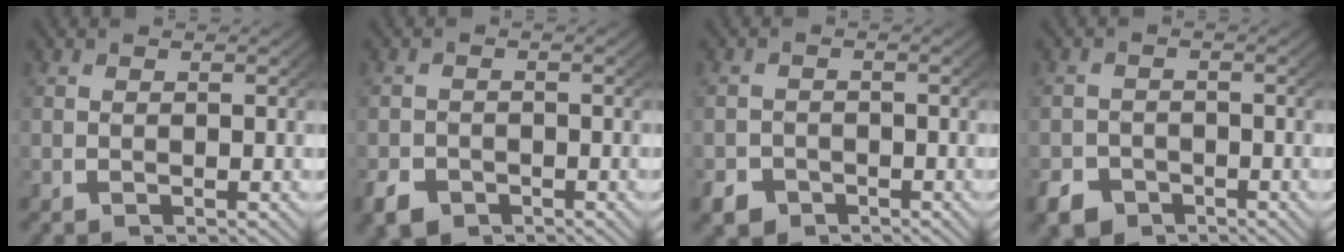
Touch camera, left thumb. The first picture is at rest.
{"total": 3.1, "force": [-2.3, 1.9, 0.8], "torque": [-0.013, -0.015, -0.037]}
{"total": 3.5, "force": [-2.8, 2.1, 0.5], "torque": [-0.007, -0.018, -0.044]}
{"total": 4.7, "force": [-3.6, 2.8, 1.1], "torque": [-0.012, -0.020, -0.058]}